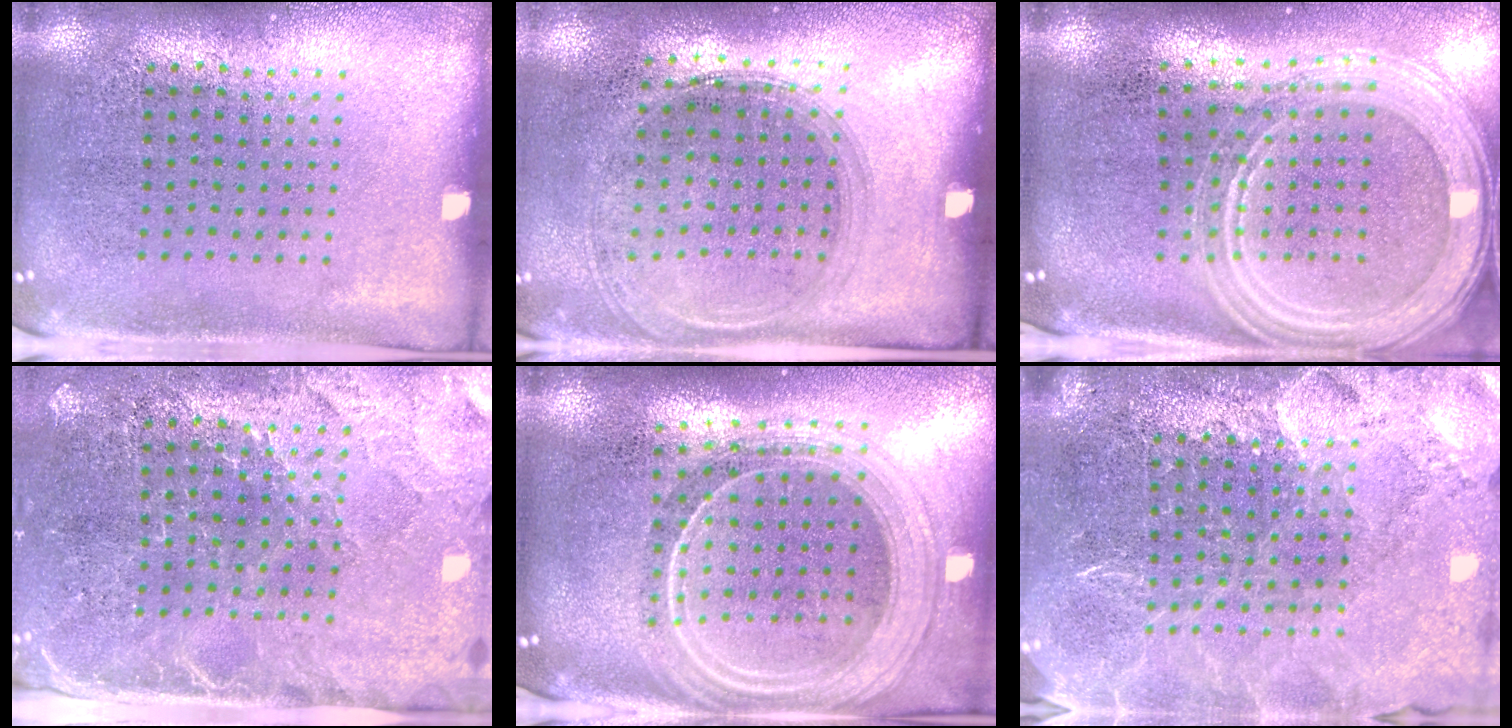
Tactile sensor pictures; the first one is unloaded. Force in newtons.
{"total": 1.3, "press": 1.2, "slide": 0.5}
{"total": 2.3, "press": 2.0, "slide": 1.1}
{"total": 3.0, "press": 2.8, "slide": 1.1}
{"total": 2.3, "press": 2.0, "slide": 1.2}
{"total": 3.6, "press": 3.2, "slide": 1.6}